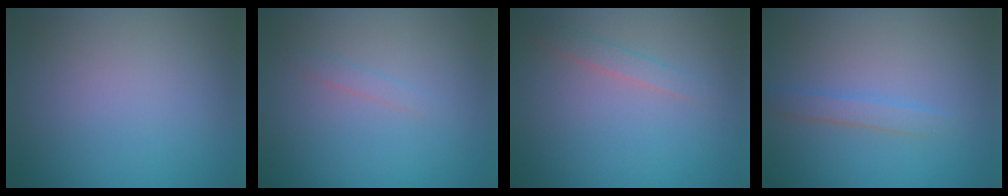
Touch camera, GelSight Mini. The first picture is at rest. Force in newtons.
{"total": 0.8, "press": 0.8, "slide": 0.1}
{"total": 1.3, "press": 1.3, "slide": 0.1}
{"total": 1.5, "press": 1.5, "slide": 0.0}